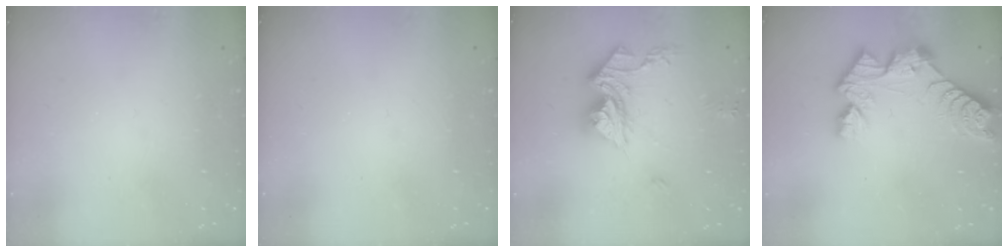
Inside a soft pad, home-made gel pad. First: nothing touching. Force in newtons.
{"total": 0.0}
{"total": 14.7, "press": 14.6, "slide": 1.5}
{"total": 10.3, "press": 10.3, "slide": 1.0}